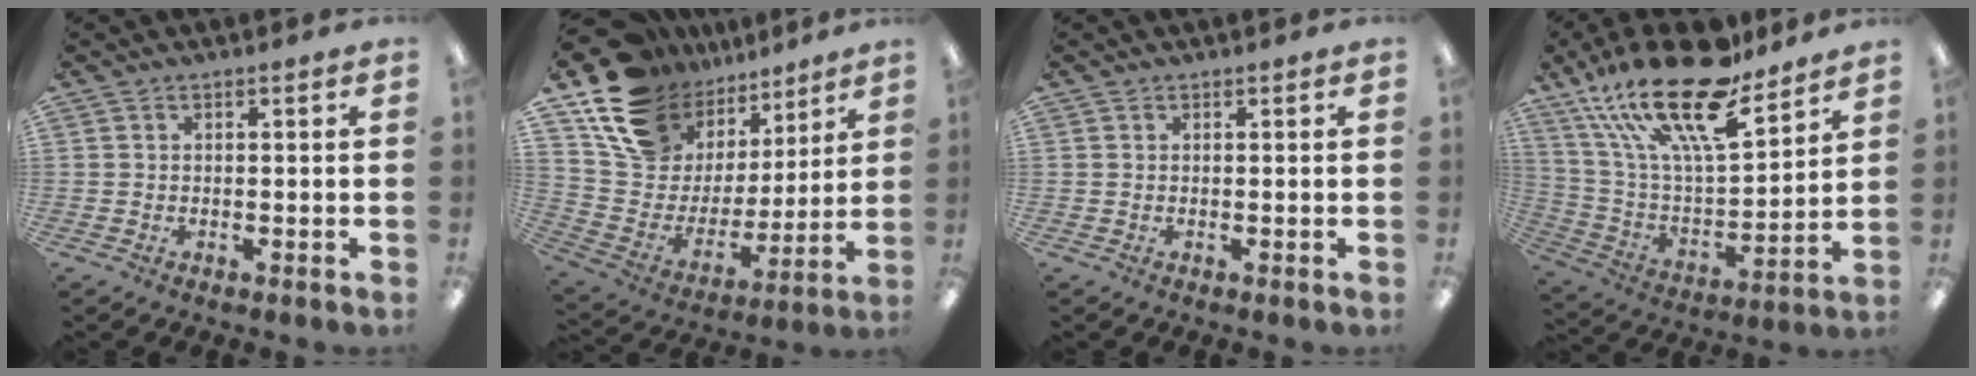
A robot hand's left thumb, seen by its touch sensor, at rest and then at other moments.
{"total": 19.4, "force": [12.6, 12.7, 7.6], "torque": [-0.160, -0.076, 0.243]}
{"total": 0.0}
{"total": 25.3, "force": [17.6, 8.5, 16.1], "torque": [-0.291, -0.114, 0.300]}